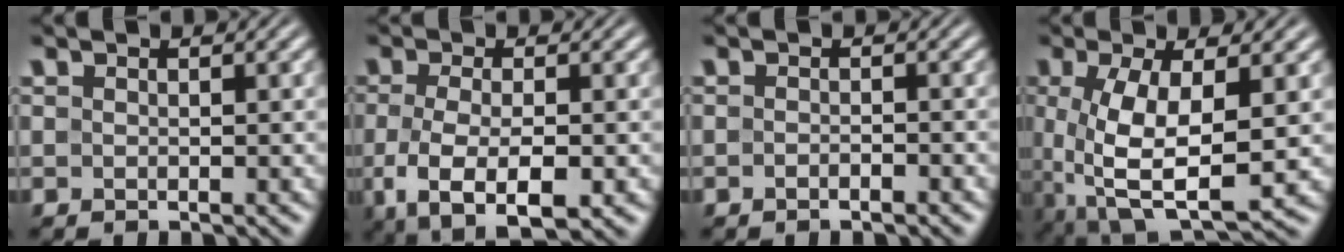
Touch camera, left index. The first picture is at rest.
{"total": 6.4, "force": [-2.2, 2.7, 5.4], "torque": [-0.112, -0.016, -0.037]}
{"total": 1.0, "force": [-0.7, 0.2, 0.7], "torque": [-0.012, 0.000, -0.011]}
{"total": 8.0, "force": [-0.1, 3.4, 7.2], "torque": [-0.150, -0.008, 0.004]}